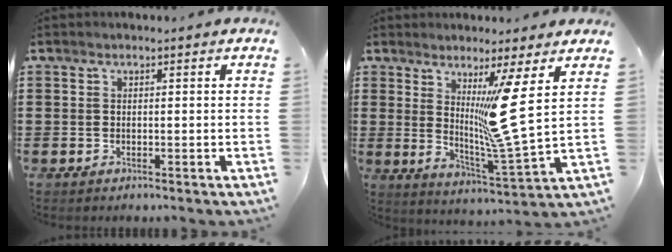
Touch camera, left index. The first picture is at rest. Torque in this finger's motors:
{"motor_torque": [0.53, -0.35, 0.74, 0.21]}